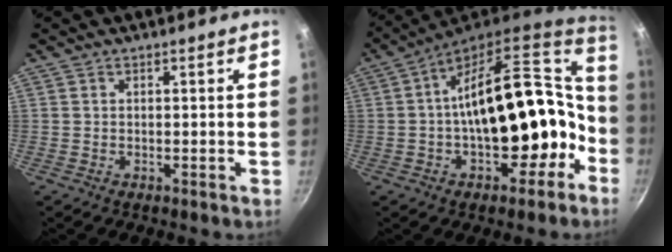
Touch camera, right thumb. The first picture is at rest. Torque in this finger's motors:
{"motor_torque": [2.50, 2.51, 2.71, -0.05, 0.31]}